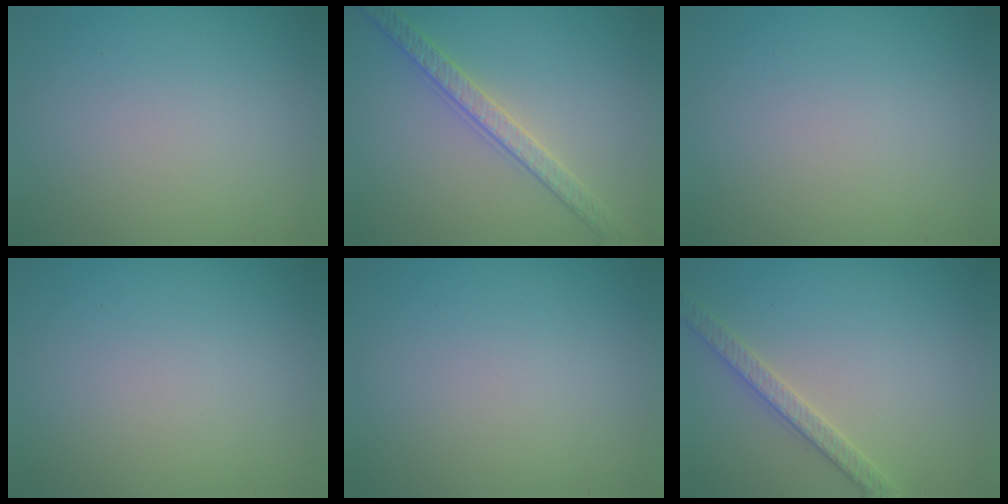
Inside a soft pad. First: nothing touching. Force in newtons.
{"total": 3.3, "press": 3.3, "slide": 0.3}
{"total": 0.0}
{"total": 0.0}
{"total": 0.0}
{"total": 2.6, "press": 2.5, "slide": 0.5}